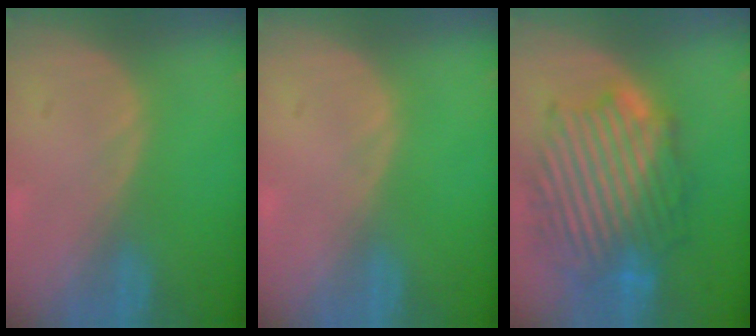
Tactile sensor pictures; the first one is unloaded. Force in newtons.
{"total": 0.0}
{"total": 13.1, "press": 13.0, "slide": 1.1}